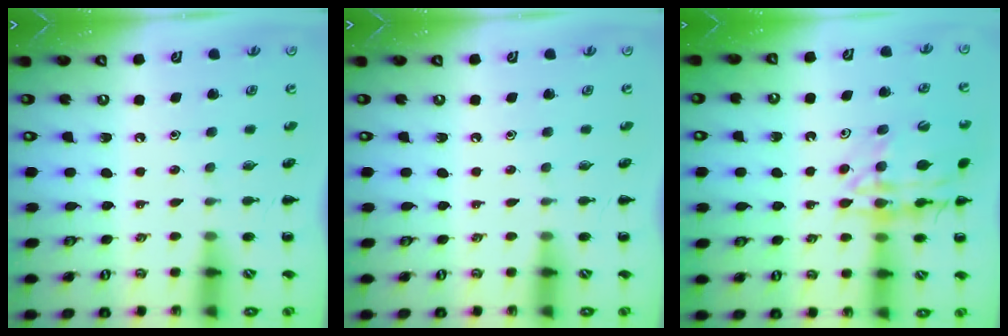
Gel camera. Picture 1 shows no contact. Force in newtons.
{"total": 0.0}
{"total": 17.4, "press": 17.2, "slide": 2.4}